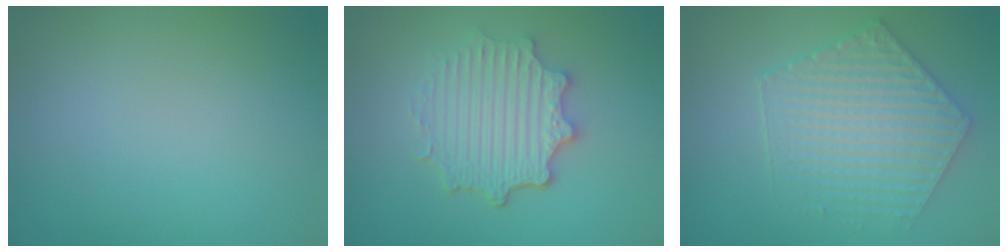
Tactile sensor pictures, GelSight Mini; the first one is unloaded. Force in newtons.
{"total": 4.9, "press": 3.8, "slide": 3.1}
{"total": 4.5, "press": 4.1, "slide": 2.0}